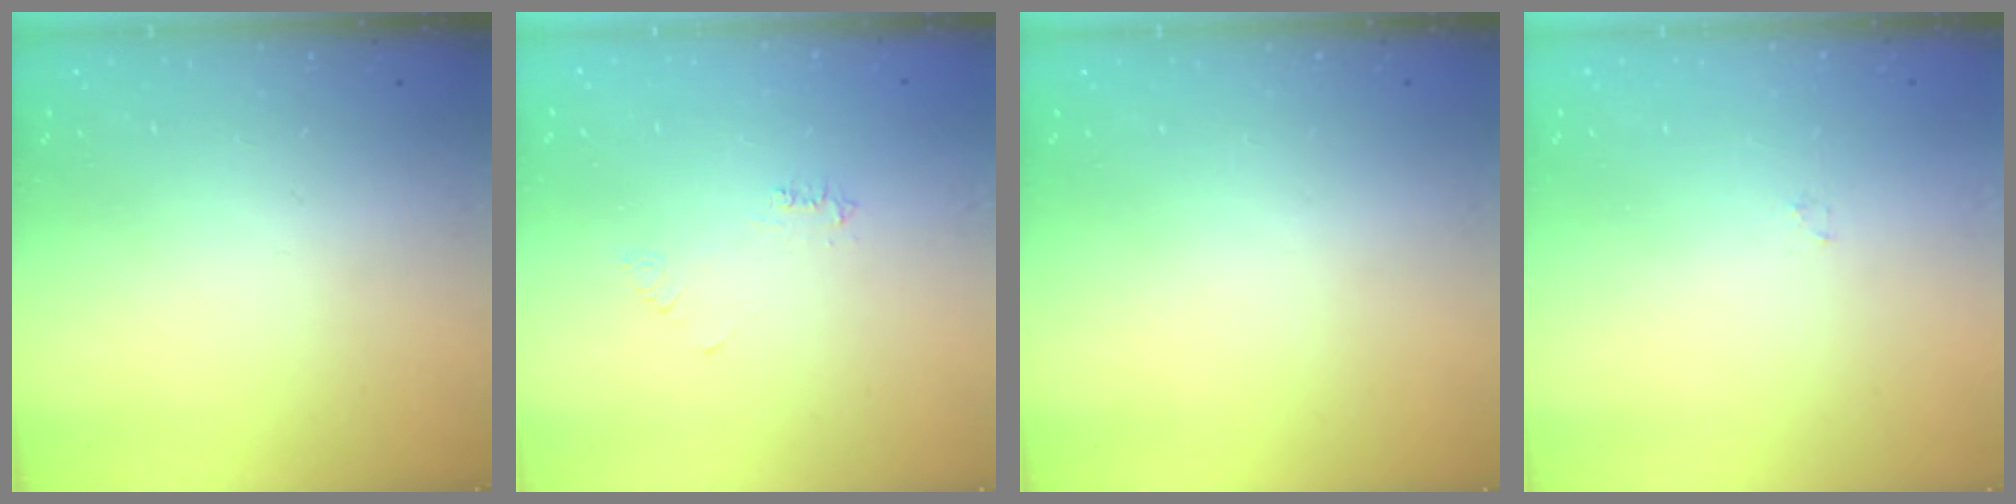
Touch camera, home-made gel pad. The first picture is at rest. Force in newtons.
{"total": 4.5, "press": 4.5, "slide": 0.7}
{"total": 0.0}
{"total": 0.8, "press": 0.8, "slide": 0.2}